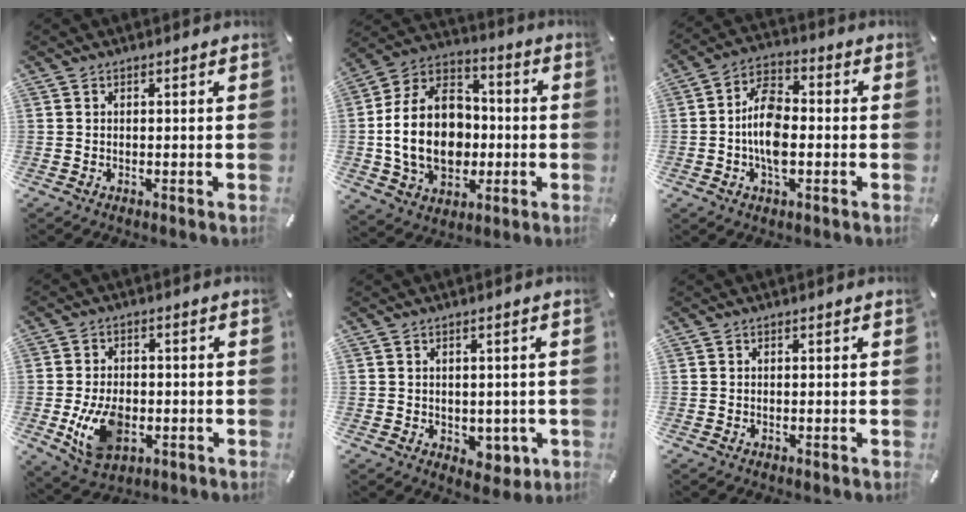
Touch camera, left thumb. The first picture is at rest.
{"total": 19.4, "force": [-2.8, 14.9, 12.1], "torque": [-0.264, 0.018, -0.047]}
{"total": 10.0, "force": [-1.8, 5.6, 8.1], "torque": [-0.150, 0.010, -0.032]}
{"total": 10.8, "force": [-2.3, 7.5, 7.4], "torque": [-0.140, -0.003, -0.041]}
{"total": 3.9, "force": [-0.3, 3.3, 2.0], "torque": [-0.012, -0.003, -0.005]}
{"total": 0.0}